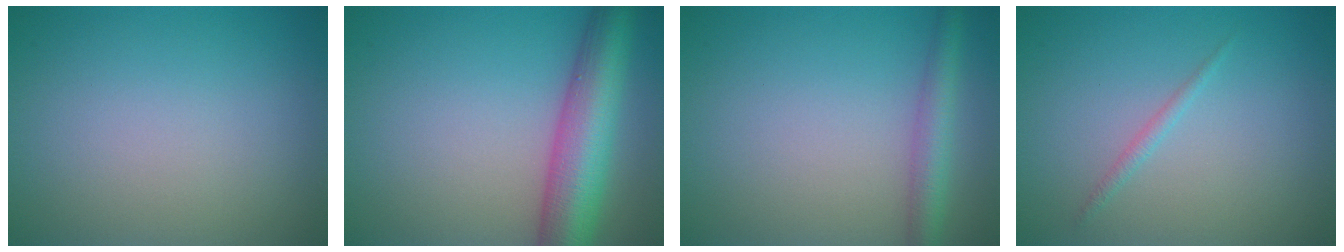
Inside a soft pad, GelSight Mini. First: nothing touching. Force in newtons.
{"total": 8.1, "press": 8.1, "slide": 0.3}
{"total": 2.9, "press": 2.9, "slide": 0.1}
{"total": 0.8, "press": 0.8, "slide": 0.1}